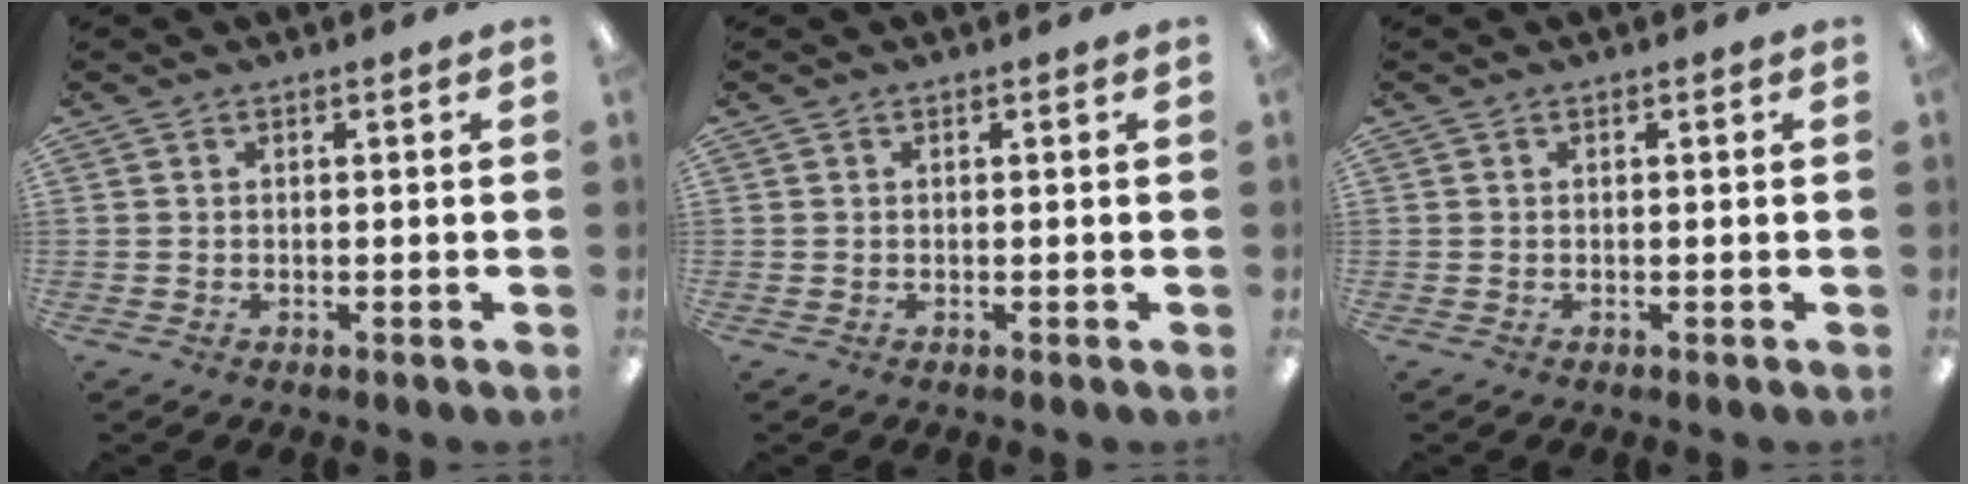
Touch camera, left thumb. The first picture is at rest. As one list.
[{"total": 0.0}, {"total": 0.0}]